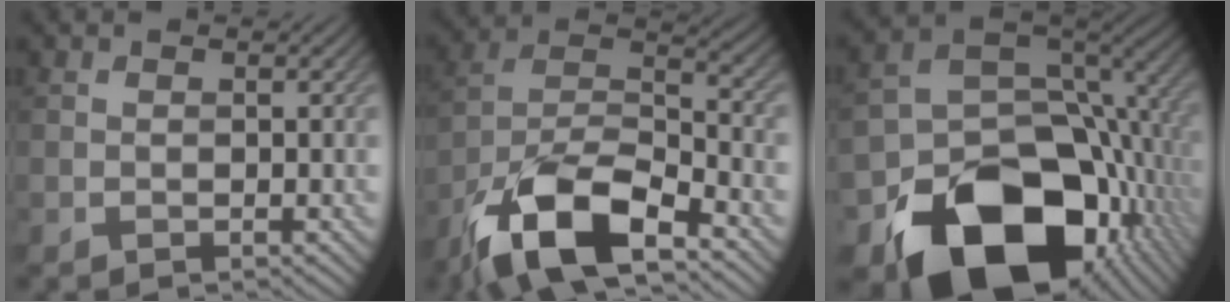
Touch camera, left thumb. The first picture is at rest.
{"total": 14.2, "force": [-9.2, 5.3, 9.4], "torque": [-0.188, -0.009, -0.192]}
{"total": 19.0, "force": [-9.2, 12.9, 10.6], "torque": [-0.187, -0.065, -0.120]}